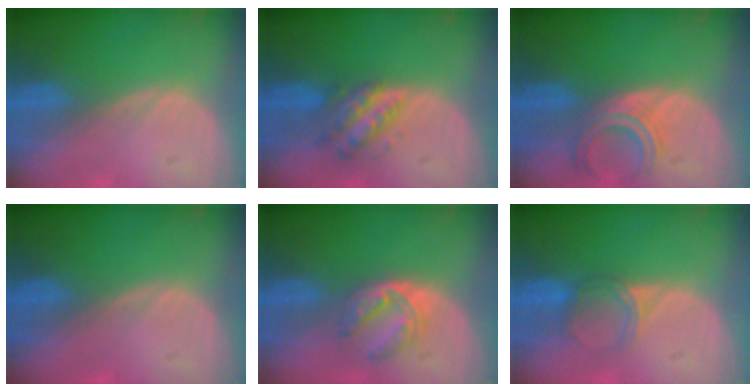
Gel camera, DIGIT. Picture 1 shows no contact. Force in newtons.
{"total": 5.5, "press": 5.5, "slide": 0.2}
{"total": 4.7, "press": 4.7, "slide": 0.4}
{"total": 0.0}
{"total": 5.8, "press": 5.0, "slide": 3.0}
{"total": 3.4, "press": 3.0, "slide": 1.6}